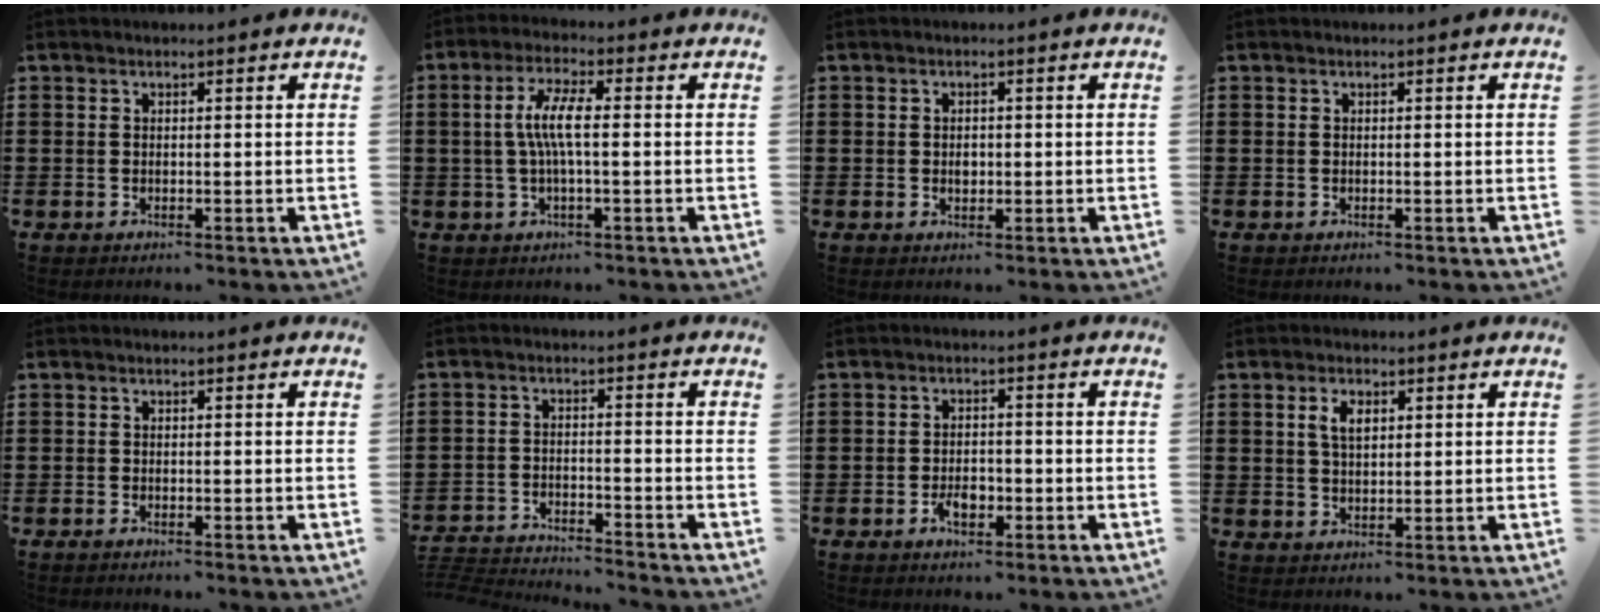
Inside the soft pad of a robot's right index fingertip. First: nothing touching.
{"total": 5.8, "force": [-0.2, 1.2, 5.7], "torque": [-0.118, -0.001, -0.011]}
{"total": 1.4, "force": [0.0, 1.0, 1.1], "torque": [-0.022, 0.006, -0.001]}
{"total": 0.0}
{"total": 0.5, "force": [-0.5, 0.1, 0.1], "torque": [-0.004, -0.001, -0.009]}
{"total": 3.5, "force": [-3.5, 0.0, 0.1], "torque": [-0.015, -0.002, -0.079]}
{"total": 3.2, "force": [-1.4, 1.8, 2.3], "torque": [-0.041, 0.007, -0.024]}
{"total": 3.3, "force": [1.2, 1.7, 2.6], "torque": [-0.057, 0.010, 0.020]}